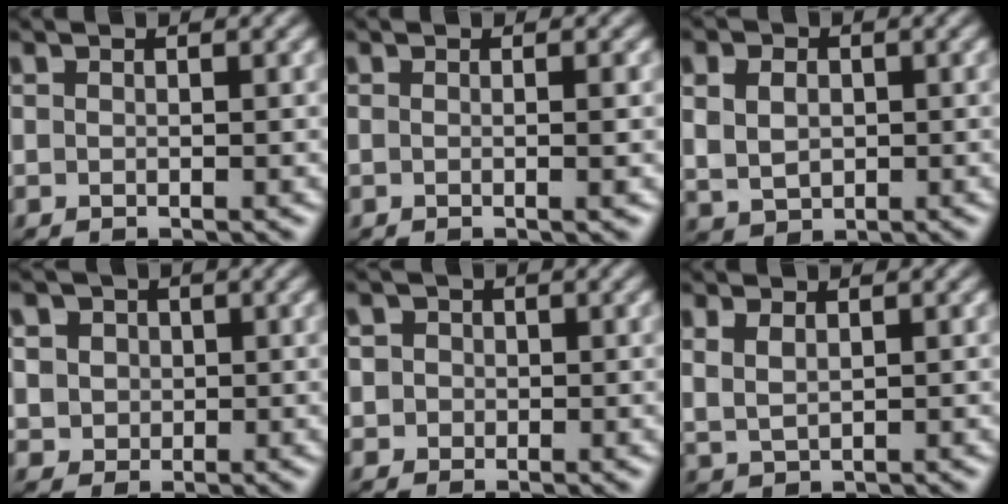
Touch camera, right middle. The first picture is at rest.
{"total": 0.9, "force": [-0.2, 0.0, 0.9], "torque": [-0.016, -0.001, -0.006]}
{"total": 4.6, "force": [1.4, 3.6, 2.6], "torque": [-0.056, 0.023, 0.011]}
{"total": 4.8, "force": [2.3, 3.9, 1.7], "torque": [-0.040, 0.007, 0.031]}
{"total": 2.4, "force": [0.8, 2.1, 0.7], "torque": [-0.017, 0.004, 0.008]}
{"total": 1.6, "force": [1.0, 0.8, 1.0], "torque": [-0.027, -0.001, 0.026]}